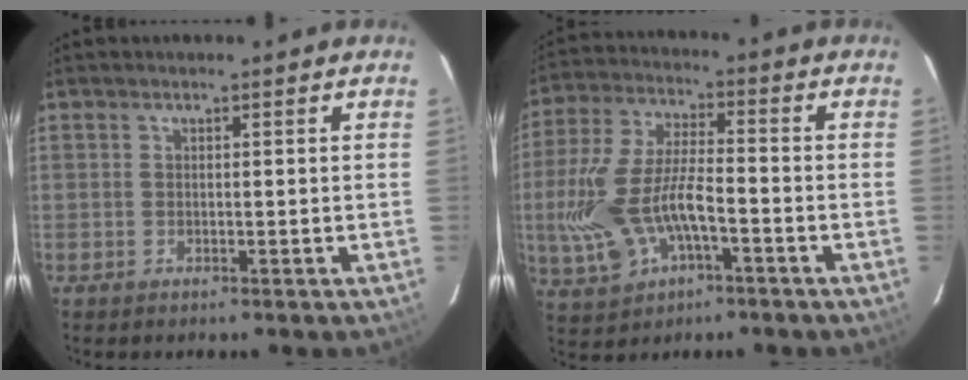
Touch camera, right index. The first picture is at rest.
{"total": 15.4, "force": [-4.5, 7.4, 12.7], "torque": [-0.283, -0.003, -0.076]}